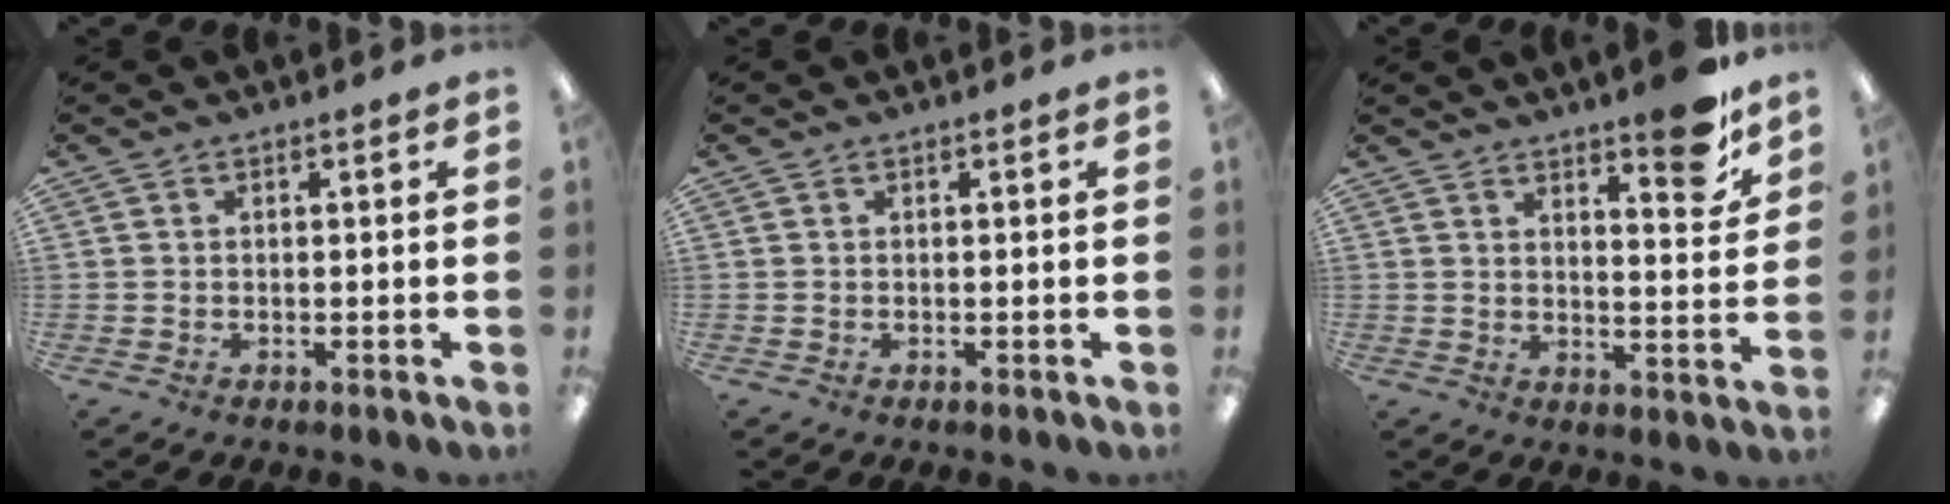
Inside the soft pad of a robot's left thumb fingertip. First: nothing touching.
{"total": 0.0}
{"total": 9.5, "force": [7.4, 2.3, 5.5], "torque": [-0.063, -0.052, 0.119]}